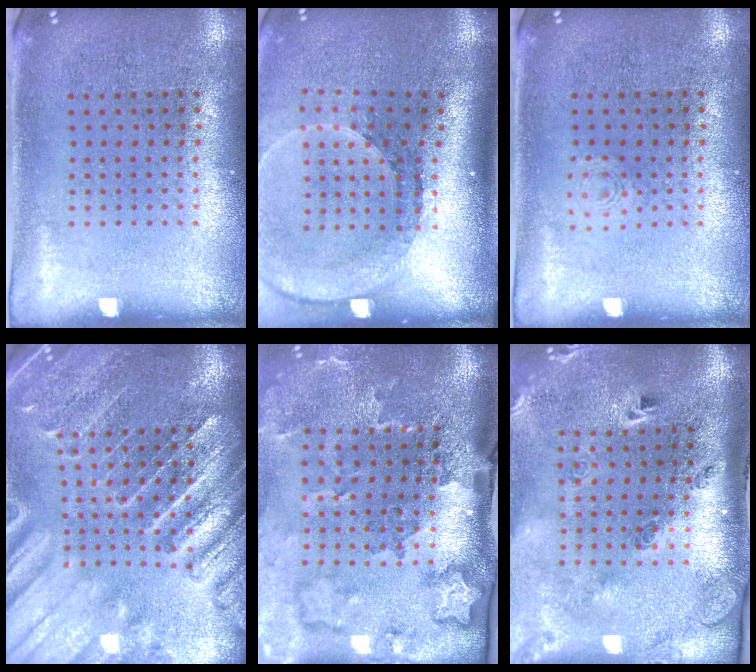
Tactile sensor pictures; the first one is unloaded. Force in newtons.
{"total": 2.6, "press": 1.8, "slide": 1.9}
{"total": 0.6, "press": 0.6, "slide": 0.1}
{"total": 3.6, "press": 3.2, "slide": 1.6}
{"total": 3.5, "press": 2.3, "slide": 2.6}
{"total": 3.0, "press": 1.9, "slide": 2.2}